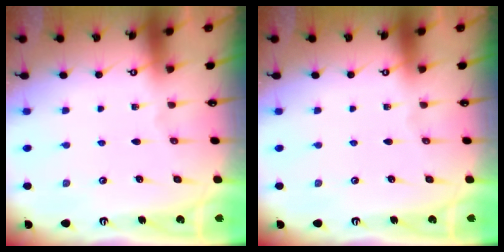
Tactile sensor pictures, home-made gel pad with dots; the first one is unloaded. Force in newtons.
{"total": 0.0}